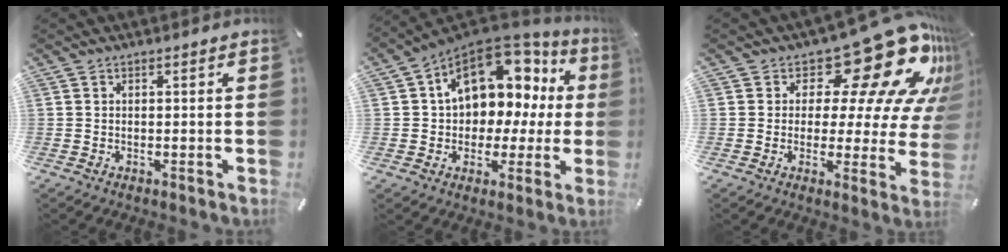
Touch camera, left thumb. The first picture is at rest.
{"total": 15.7, "force": [6.1, 10.9, 9.4], "torque": [-0.141, -0.036, 0.106]}
{"total": 20.4, "force": [12.5, 8.6, 13.7], "torque": [-0.171, -0.104, 0.198]}